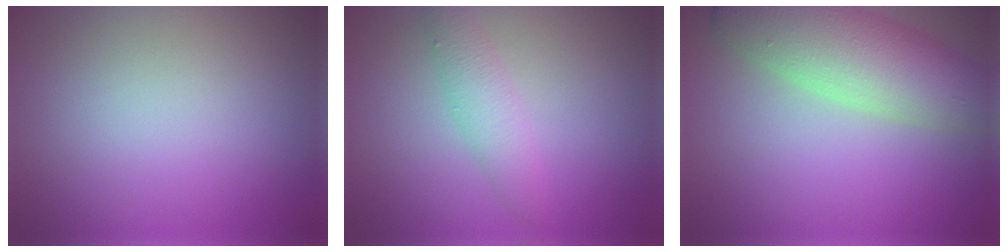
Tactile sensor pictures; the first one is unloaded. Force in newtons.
{"total": 2.4, "press": 2.4, "slide": 0.1}
{"total": 7.5, "press": 7.5, "slide": 0.4}